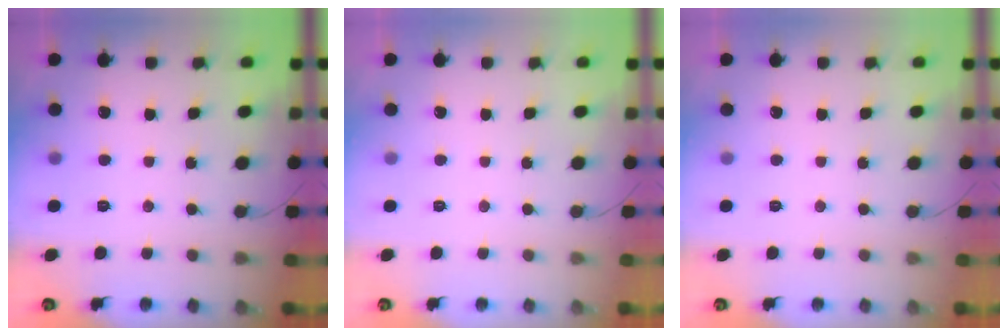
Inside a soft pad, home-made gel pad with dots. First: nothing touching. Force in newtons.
{"total": 0.0}
{"total": 0.0}